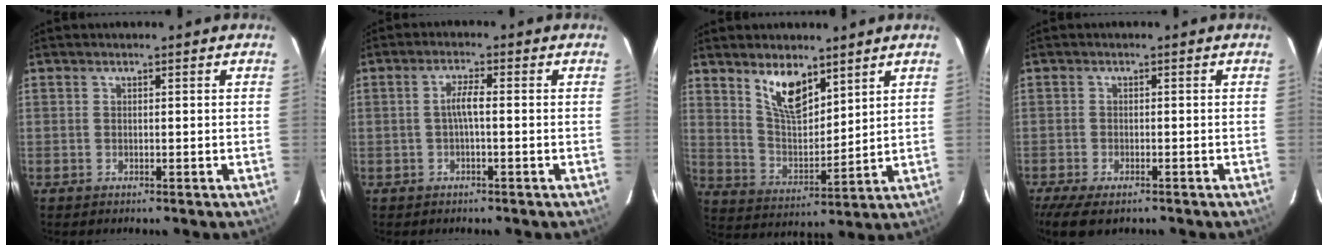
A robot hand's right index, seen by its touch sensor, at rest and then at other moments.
{"total": 2.7, "force": [-0.4, 0.2, 2.7], "torque": [-0.053, 0.006, -0.007]}
{"total": 9.9, "force": [6.5, 4.0, 6.3], "torque": [-0.112, 0.000, 0.132]}
{"total": 7.8, "force": [-5.7, 2.7, 4.5], "torque": [-0.111, -0.034, -0.099]}